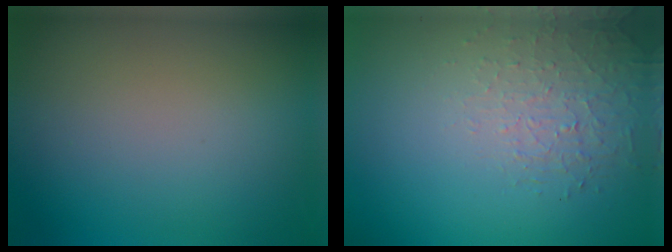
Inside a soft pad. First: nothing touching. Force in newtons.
{"total": 1.5, "press": 0.8, "slide": 1.3}